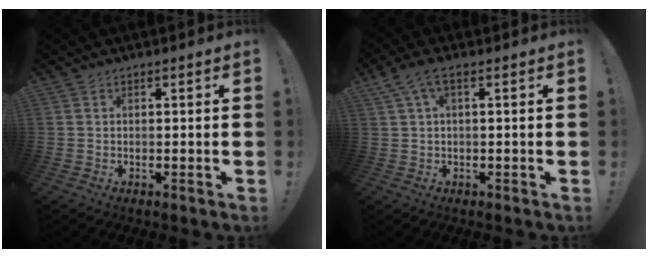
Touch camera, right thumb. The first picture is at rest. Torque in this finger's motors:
{"motor_torque": [0.76, 0.81, 0.29, -0.08, 0.22]}